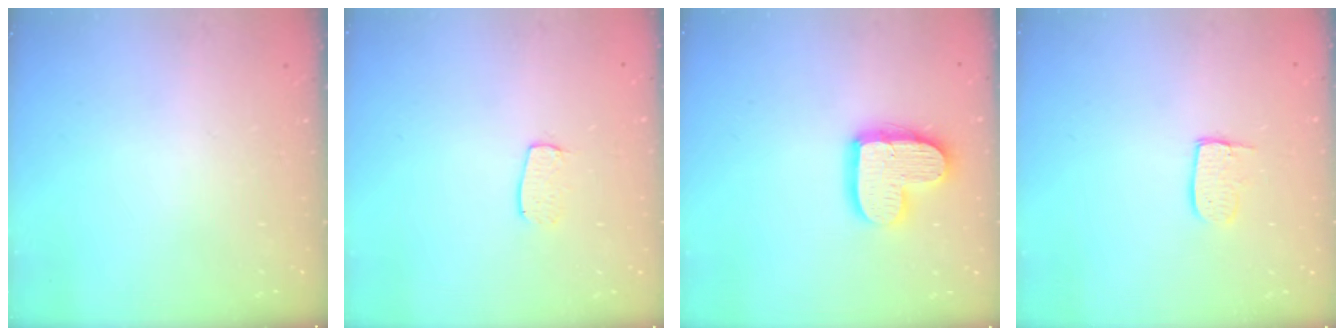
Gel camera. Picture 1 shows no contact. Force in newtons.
{"total": 5.5, "press": 5.5, "slide": 0.4}
{"total": 14.5, "press": 14.4, "slide": 1.3}
{"total": 6.3, "press": 6.3, "slide": 0.5}